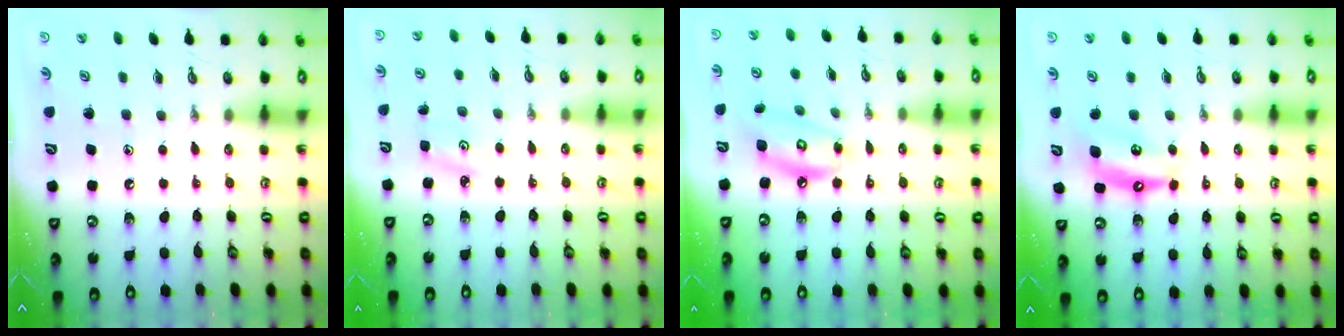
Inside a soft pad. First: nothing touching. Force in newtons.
{"total": 2.6, "press": 2.6, "slide": 0.4}
{"total": 9.4, "press": 9.3, "slide": 0.8}
{"total": 6.4, "press": 6.4, "slide": 0.7}